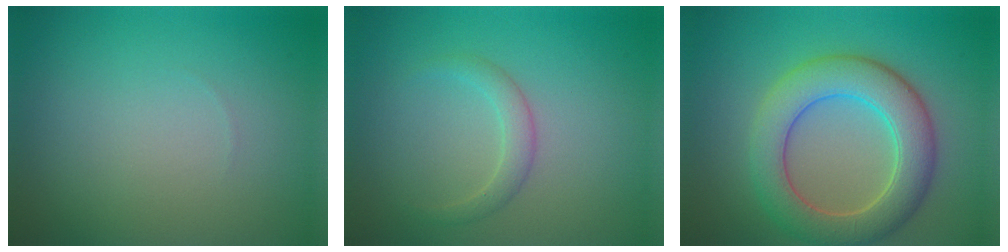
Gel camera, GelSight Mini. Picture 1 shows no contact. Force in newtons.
{"total": 1.7, "press": 1.7, "slide": 0.1}
{"total": 7.1, "press": 7.1, "slide": 0.3}